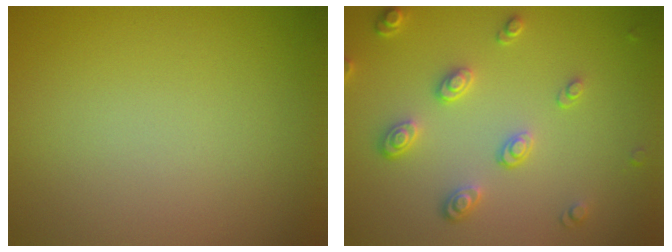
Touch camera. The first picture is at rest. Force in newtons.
{"total": 3.7, "press": 2.8, "slide": 2.3}